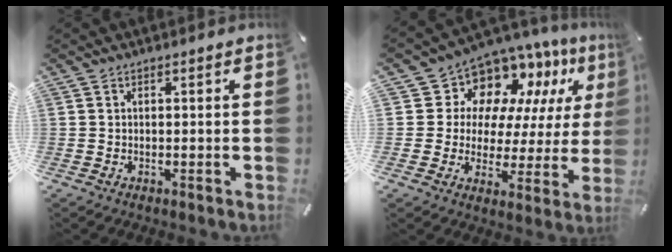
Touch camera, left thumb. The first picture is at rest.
{"total": 11.5, "force": [8.2, 7.8, 2.1], "torque": [-0.042, -0.083, 0.149]}